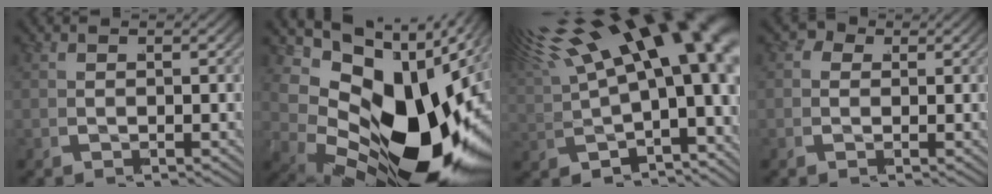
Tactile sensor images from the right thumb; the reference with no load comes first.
{"total": 20.9, "force": [-1.1, 12.9, 16.4], "torque": [-0.271, -0.040, -0.002]}
{"total": 10.8, "force": [2.6, 5.9, 8.6], "torque": [-0.141, -0.006, 0.051]}
{"total": 1.4, "force": [0.2, 1.4, 0.0], "torque": [-0.009, -0.002, -0.004]}